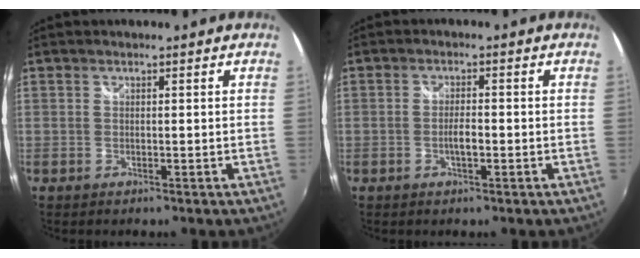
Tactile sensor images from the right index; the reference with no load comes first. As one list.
[{"total": 2.5, "force": [-0.9, 0.7, 2.2], "torque": [-0.043, 0.001, -0.016]}]